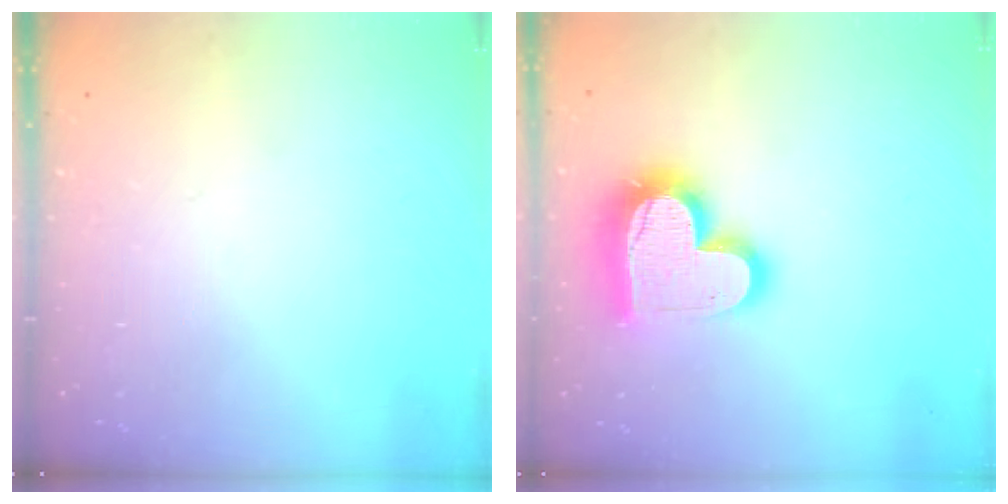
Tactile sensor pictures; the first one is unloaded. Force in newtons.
{"total": 18.8, "press": 18.7, "slide": 1.6}